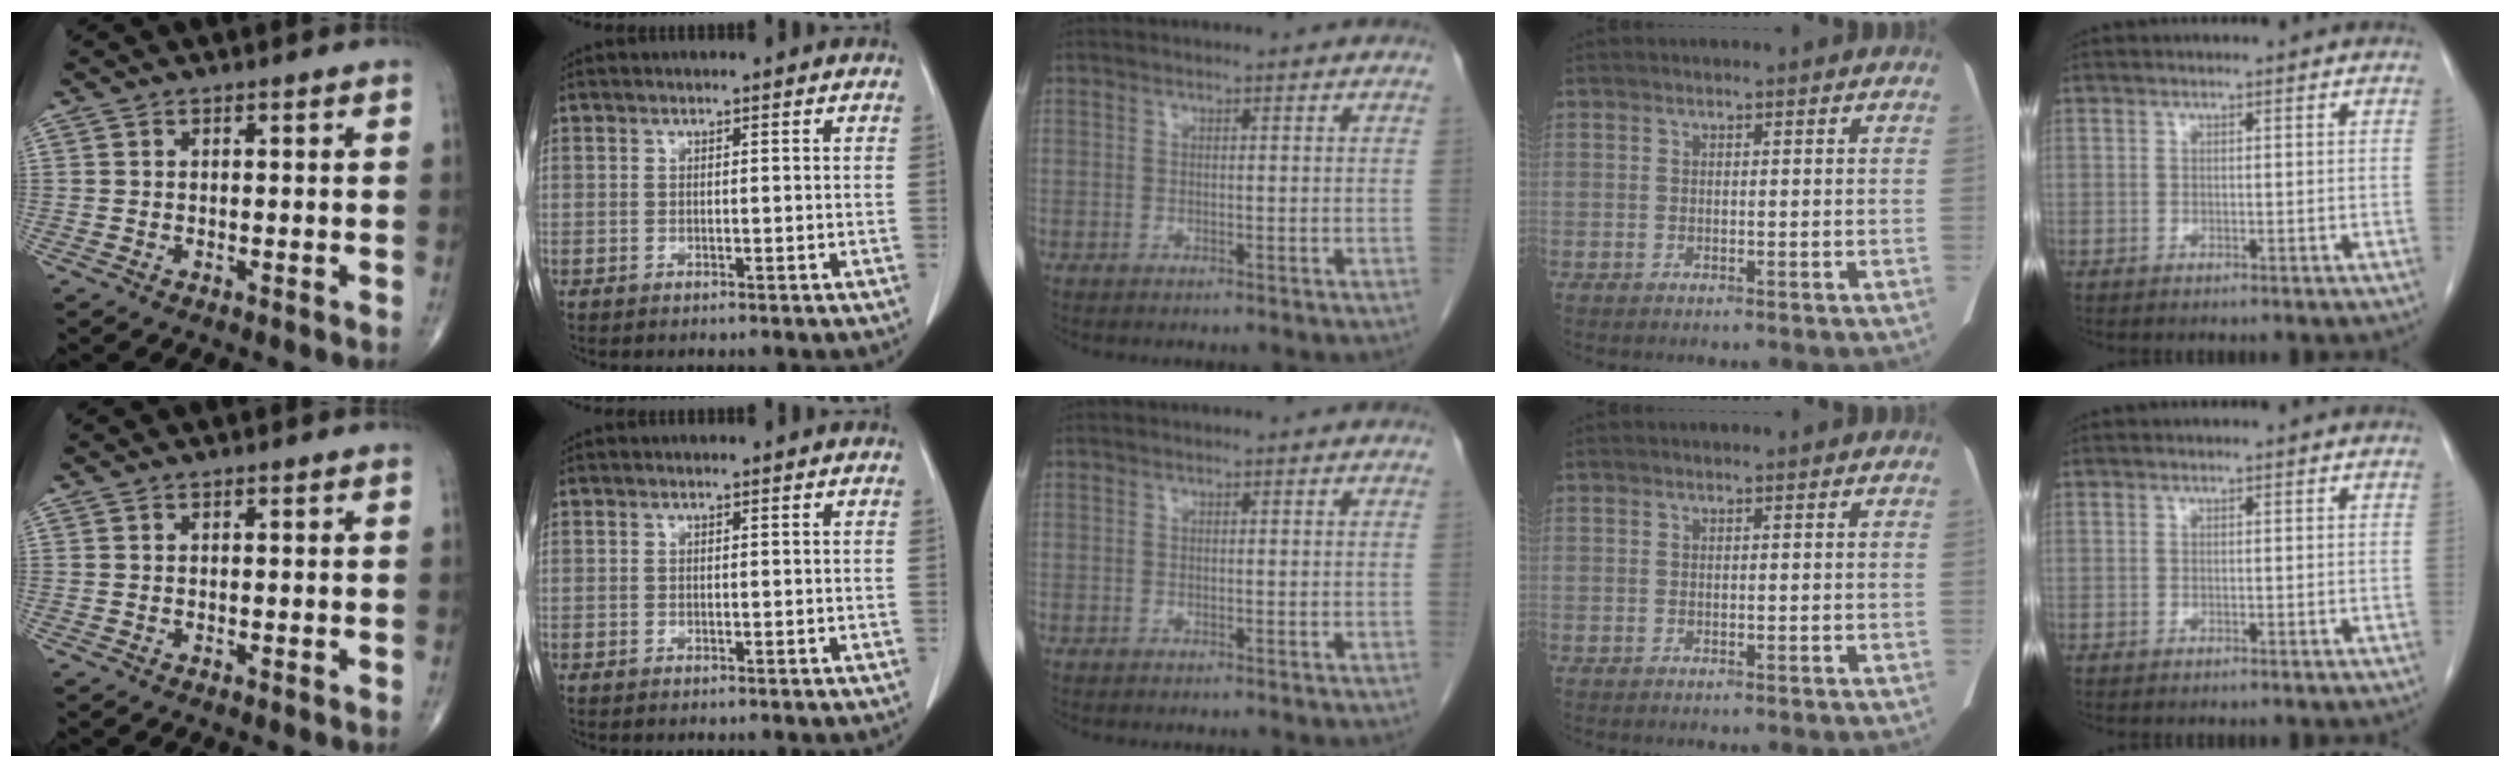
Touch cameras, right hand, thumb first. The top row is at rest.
{}